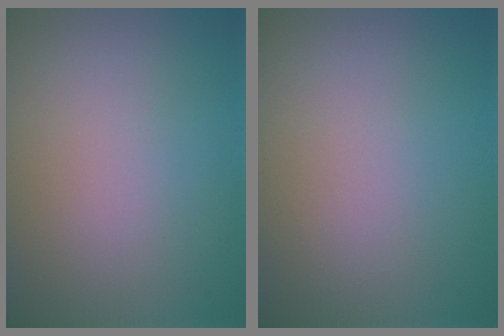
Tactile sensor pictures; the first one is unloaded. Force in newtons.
{"total": 0.0}